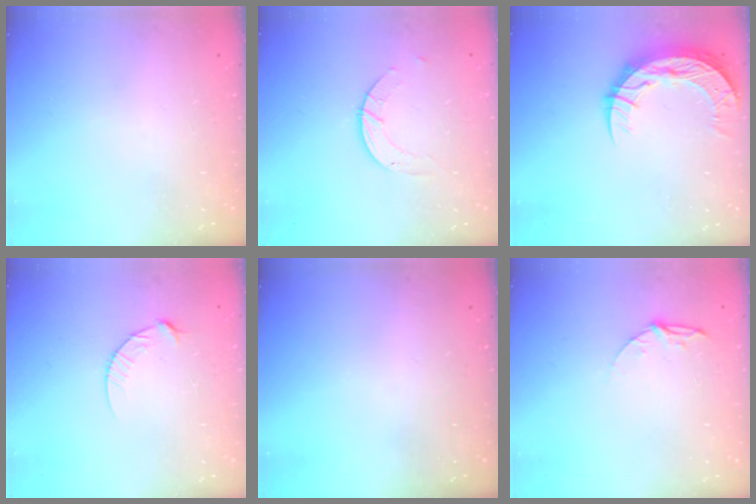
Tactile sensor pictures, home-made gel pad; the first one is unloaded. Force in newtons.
{"total": 2.8, "press": 2.8, "slide": 0.3}
{"total": 12.6, "press": 12.6, "slide": 0.9}
{"total": 6.6, "press": 6.6, "slide": 0.7}
{"total": 0.0}
{"total": 5.3, "press": 5.3, "slide": 0.5}